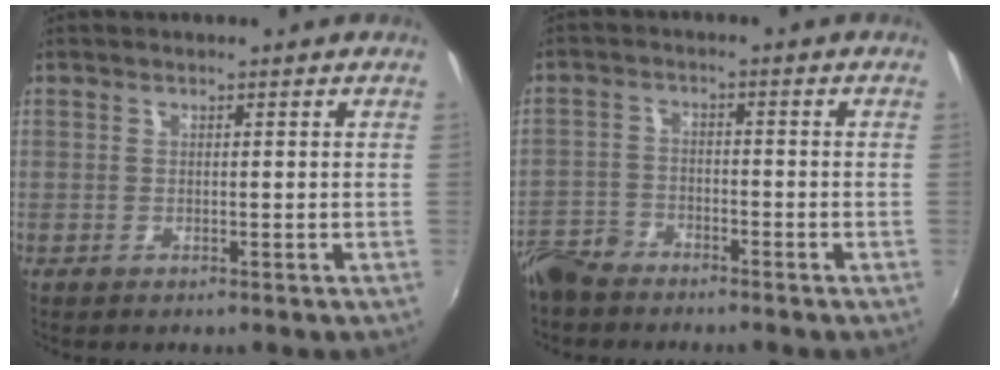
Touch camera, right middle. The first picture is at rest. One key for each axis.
{"total": 7.0, "fx": -5.8, "fy": 3.3, "fz": 2.0, "tx": -0.055, "ty": -0.001, "tz": -0.115}